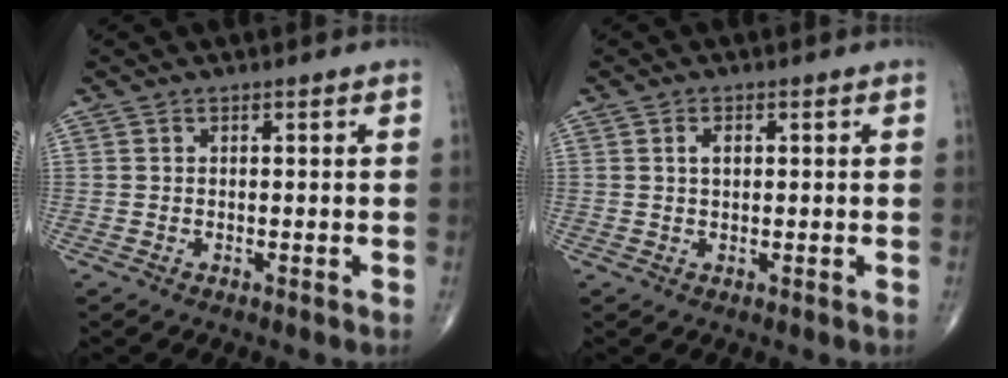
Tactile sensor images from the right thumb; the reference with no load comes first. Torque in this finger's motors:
{"motor_torque": [0.19, 0.30, 0.00, -0.11, -0.02]}